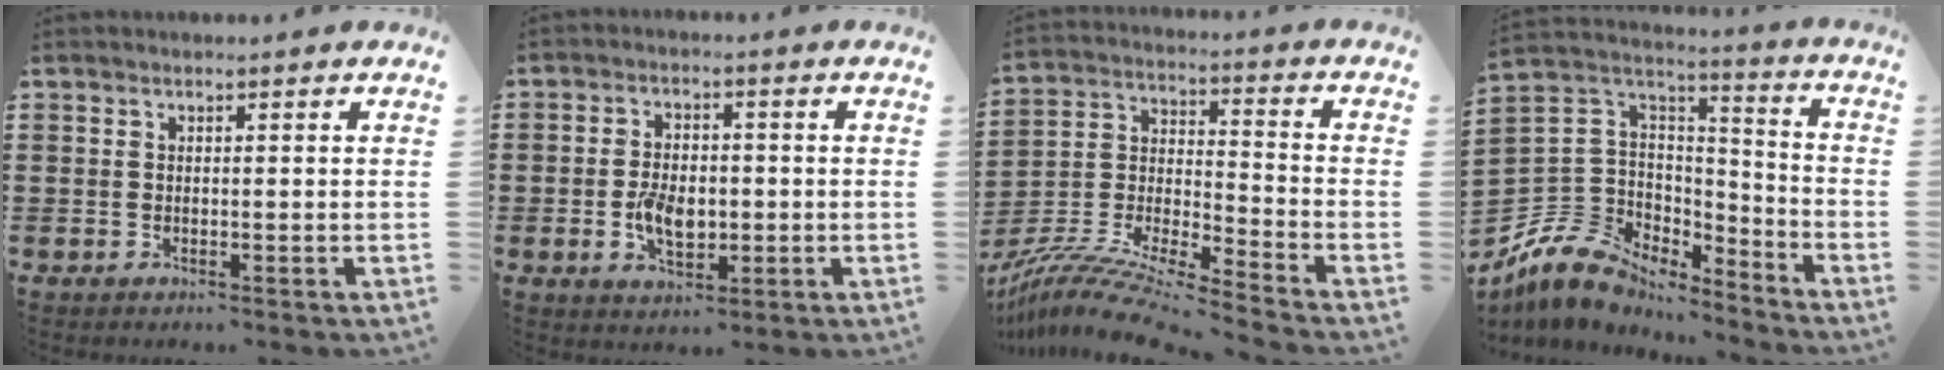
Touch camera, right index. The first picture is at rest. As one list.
[{"total": 5.5, "force": [-0.9, 3.2, 4.4], "torque": [-0.087, 0.000, -0.020]}, {"total": 10.1, "force": [-9.4, 0.0, 3.8], "torque": [-0.084, -0.003, -0.195]}, {"total": 9.1, "force": [-6.5, 5.9, 2.3], "torque": [-0.078, 0.009, -0.126]}]